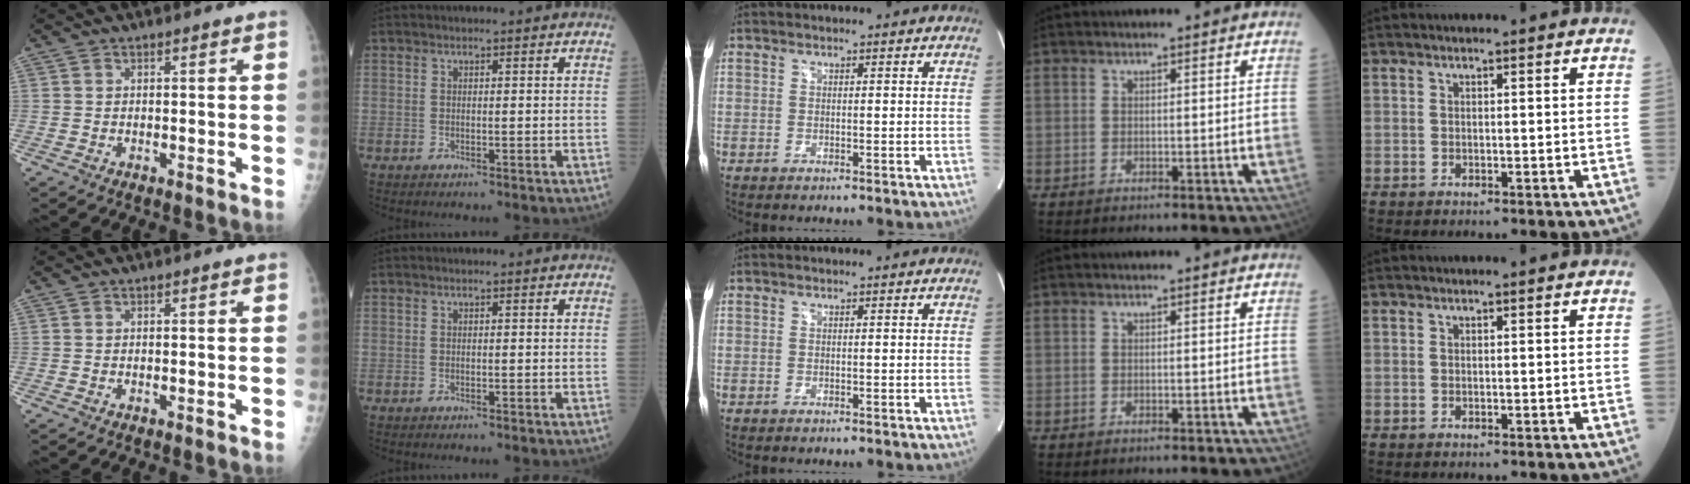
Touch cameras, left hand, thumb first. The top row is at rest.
{}